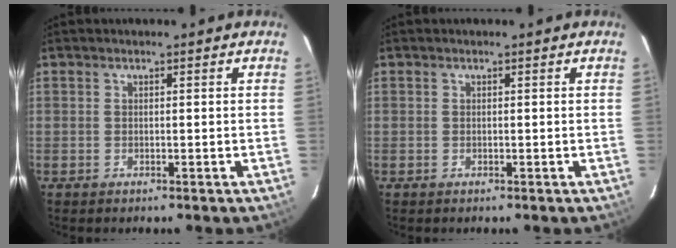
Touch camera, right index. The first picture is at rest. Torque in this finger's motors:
{"motor_torque": [0.00, 0.00, 0.00, 0.00]}